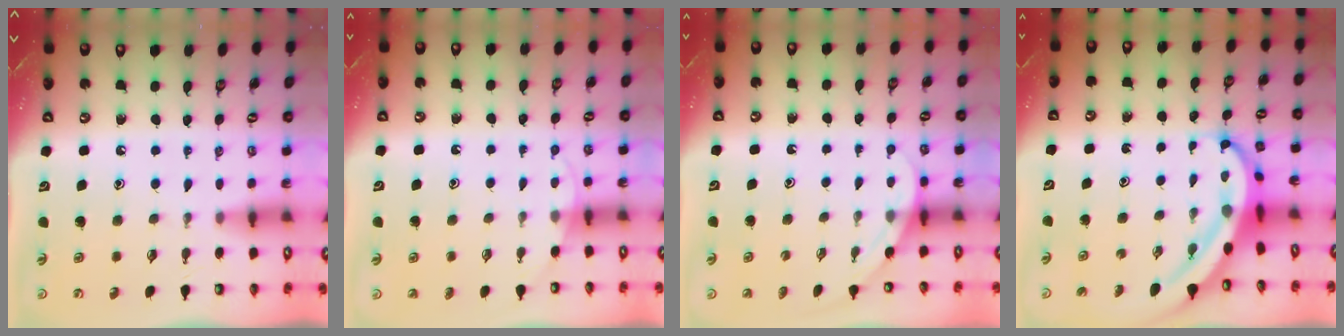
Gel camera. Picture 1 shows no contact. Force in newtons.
{"total": 4.7, "press": 4.7, "slide": 0.3}
{"total": 3.6, "press": 3.6, "slide": 0.1}
{"total": 6.8, "press": 6.8, "slide": 0.7}